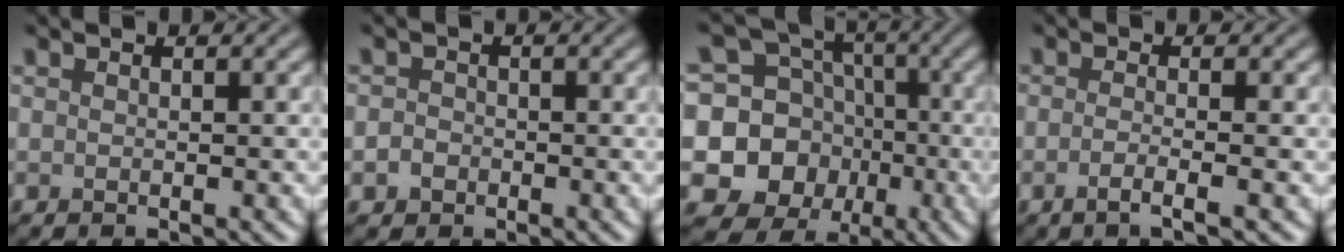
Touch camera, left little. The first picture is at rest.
{"total": 1.4, "force": [-0.6, 1.1, 0.4], "torque": [-0.003, 0.002, -0.017]}
{"total": 12.4, "force": [-2.3, 11.7, 3.4], "torque": [-0.091, -0.013, -0.050]}
{"total": 2.3, "force": [-0.9, 0.6, 2.0], "torque": [-0.029, -0.002, -0.028]}